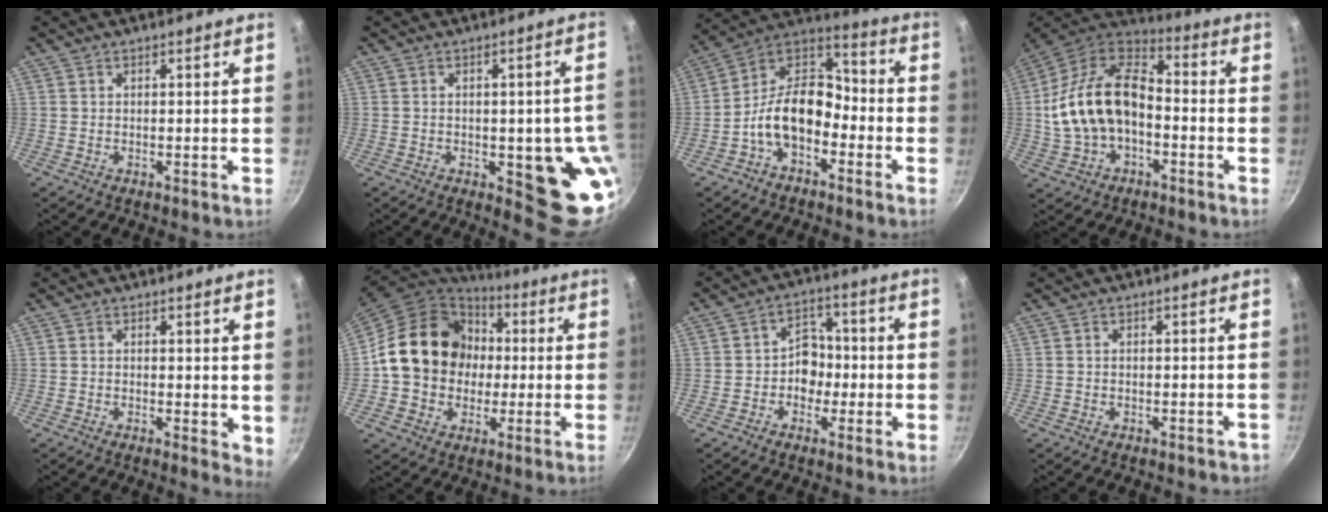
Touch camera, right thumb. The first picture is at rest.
{"total": 13.1, "force": [-2.2, 5.0, 11.9], "torque": [-0.093, -0.004, -0.025]}
{"total": 13.8, "force": [-5.1, 8.8, 9.3], "torque": [-0.129, 0.070, -0.116]}
{"total": 19.2, "force": [-2.2, 12.1, 14.7], "torque": [-0.260, 0.050, -0.048]}
{"total": 3.5, "force": [0.6, 1.6, 3.0], "torque": [-0.033, -0.005, 0.008]}
{"total": 18.9, "force": [1.3, 16.0, 10.0], "torque": [-0.142, 0.036, 0.017]}
{"total": 6.6, "force": [-0.8, 5.5, 3.6], "torque": [0.000, 0.018, -0.022]}
{"total": 0.9, "force": [-0.4, 0.5, 0.5], "torque": [0.001, 0.014, 0.002]}